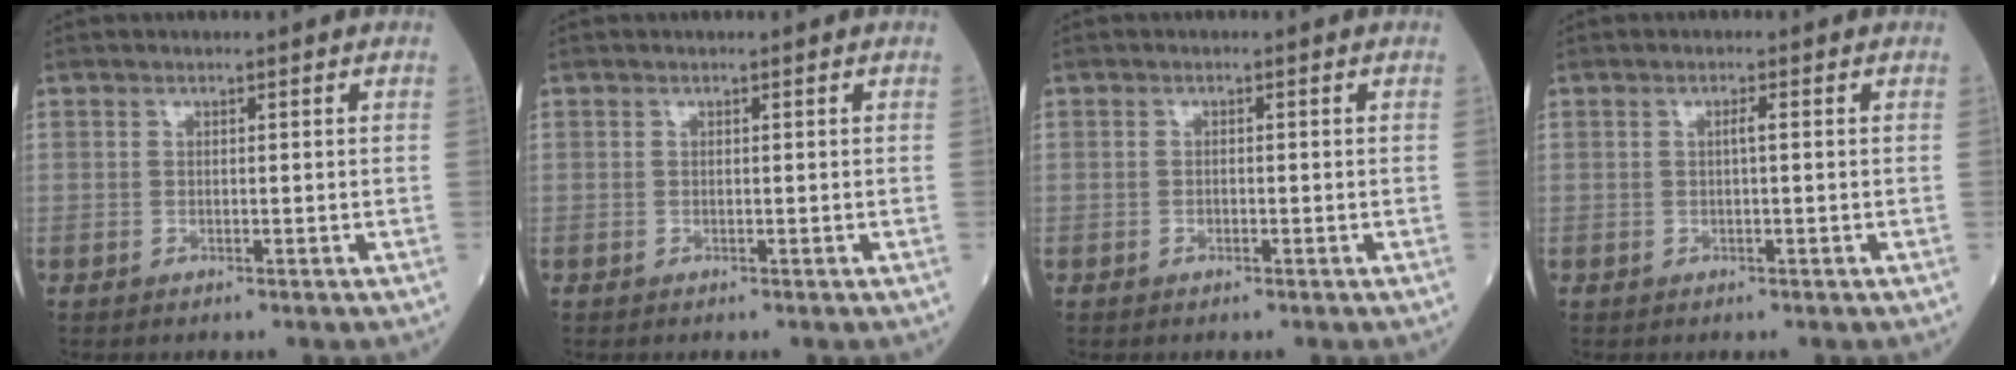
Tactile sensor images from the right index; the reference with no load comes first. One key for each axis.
{"total": 0.0}
{"total": 0.5, "fx": -0.3, "fy": 0.4, "fz": 0.3, "tx": -0.002, "ty": 0.001, "tz": -0.006}
{"total": 0.9, "fx": 0.0, "fy": 0.0, "fz": 0.9, "tx": -0.016, "ty": 0.003, "tz": 0.000}